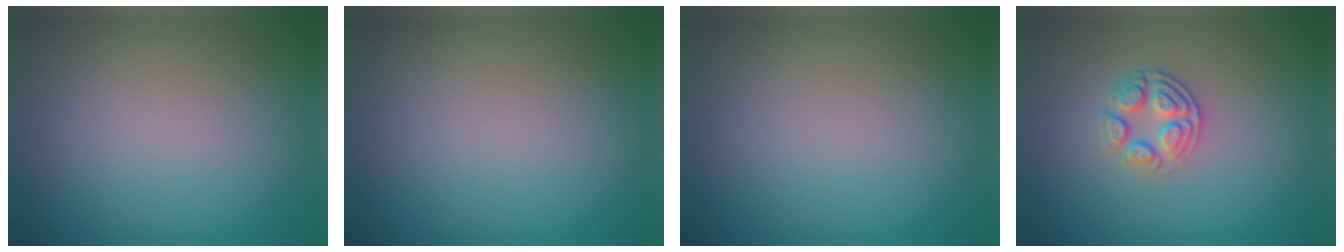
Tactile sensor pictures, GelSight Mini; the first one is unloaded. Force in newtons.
{"total": 0.0}
{"total": 0.0}
{"total": 2.6, "press": 2.4, "slide": 1.1}